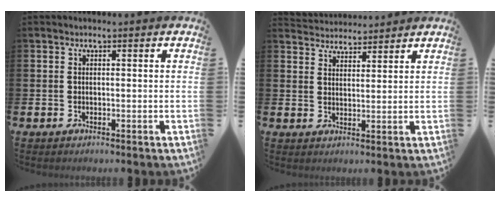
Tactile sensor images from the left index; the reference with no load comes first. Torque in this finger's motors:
{"motor_torque": [-1.27, -0.45, -0.96, -0.09]}